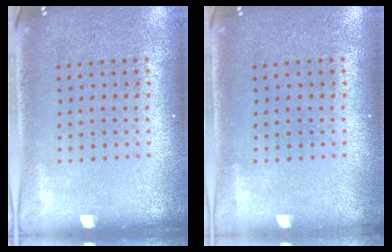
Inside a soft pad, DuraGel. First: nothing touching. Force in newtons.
{"total": 0.5, "press": 0.5, "slide": 0.2}